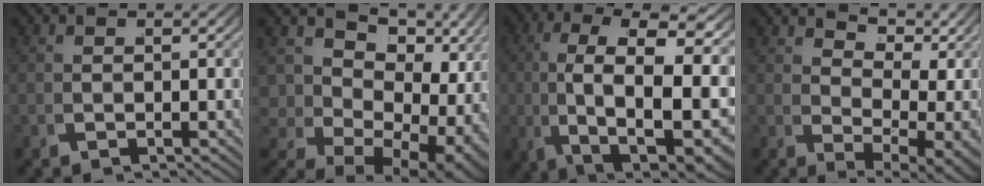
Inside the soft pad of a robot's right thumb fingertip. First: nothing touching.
{"total": 13.6, "force": [0.8, 9.4, 9.7], "torque": [-0.175, -0.034, 0.030]}
{"total": 17.8, "force": [-0.5, 10.1, 14.7], "torque": [-0.262, -0.034, 0.011]}
{"total": 8.3, "force": [3.2, 4.3, 6.4], "torque": [-0.085, 0.005, 0.059]}